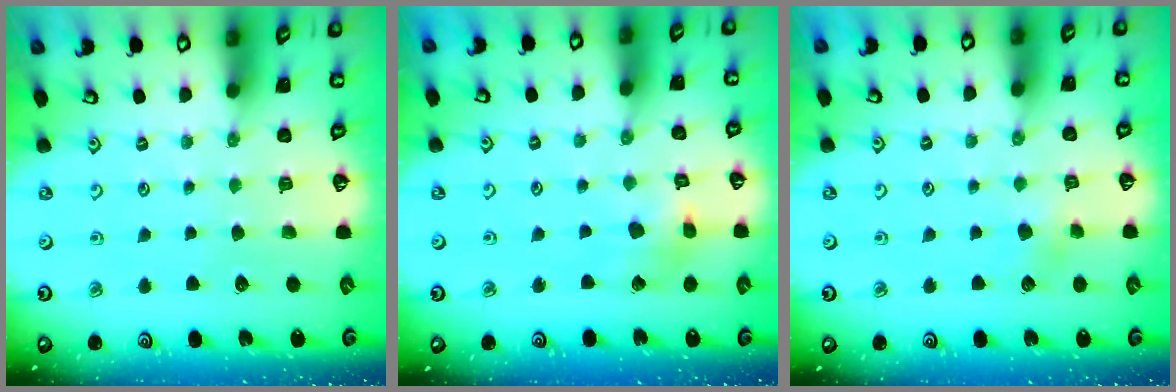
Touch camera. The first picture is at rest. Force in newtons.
{"total": 6.9, "press": 6.9, "slide": 0.7}
{"total": 3.9, "press": 3.9, "slide": 0.6}